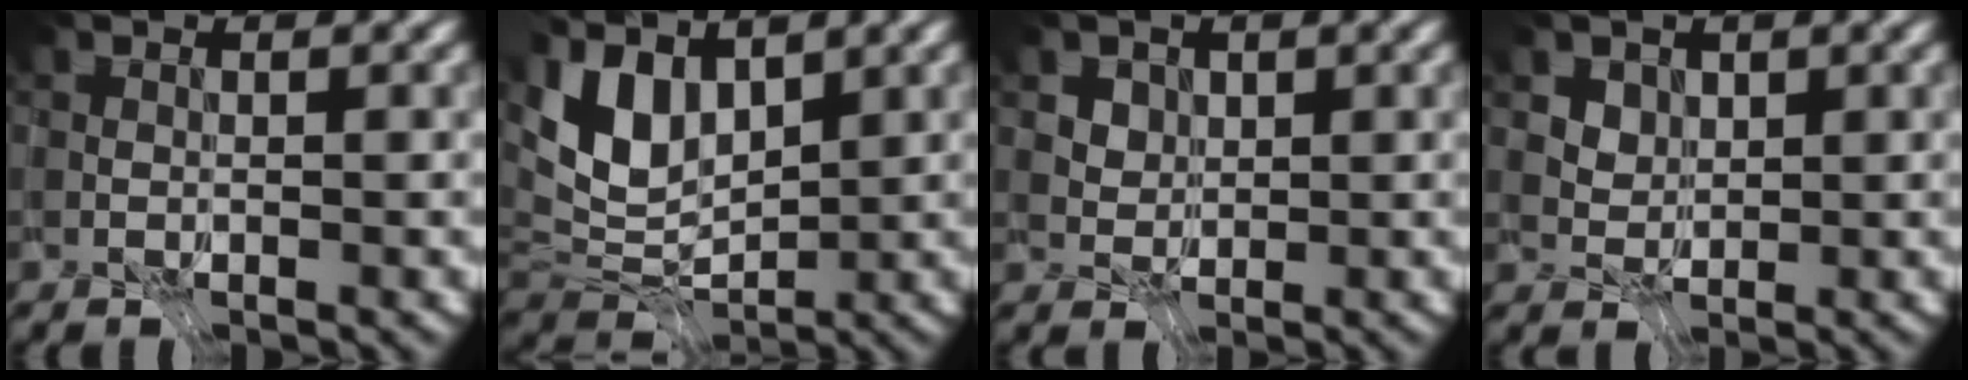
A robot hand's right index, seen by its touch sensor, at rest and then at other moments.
{"total": 3.2, "force": [1.6, 0.8, 2.6], "torque": [-0.056, -0.008, 0.034]}
{"total": 3.6, "force": [2.1, 2.4, 1.5], "torque": [-0.034, -0.003, 0.033]}
{"total": 2.6, "force": [1.7, 1.7, 0.9], "torque": [-0.028, -0.010, 0.036]}